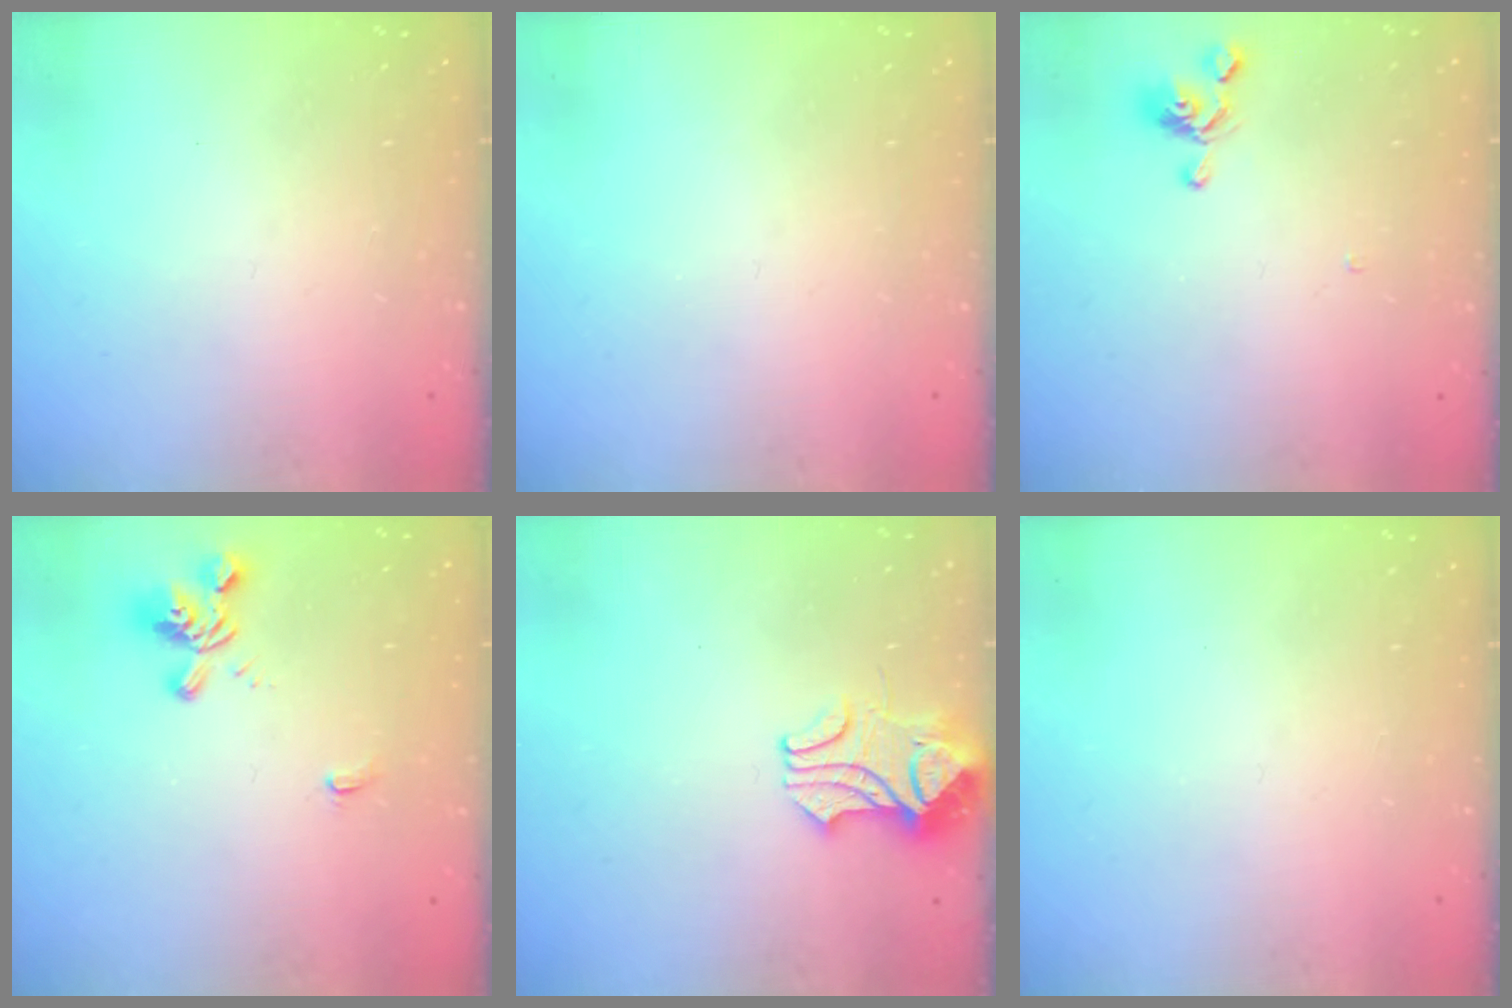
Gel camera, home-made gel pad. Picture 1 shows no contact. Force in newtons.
{"total": 0.0}
{"total": 0.8, "press": 0.7, "slide": 0.5}
{"total": 1.1, "press": 0.4, "slide": 1.0}
{"total": 2.1, "press": 1.9, "slide": 0.9}
{"total": 0.0}